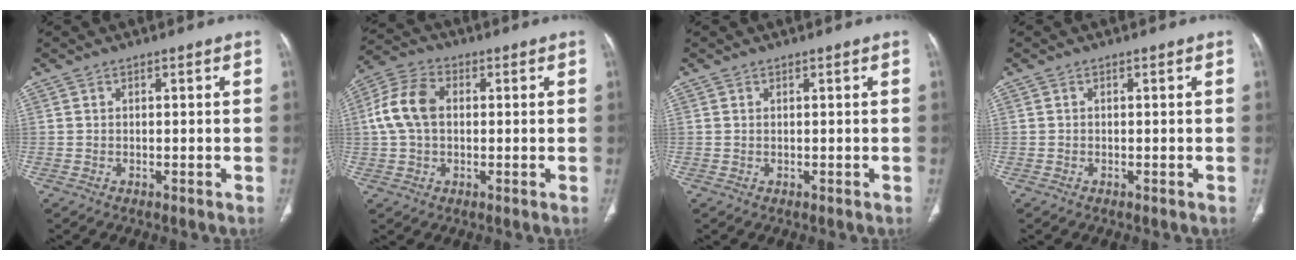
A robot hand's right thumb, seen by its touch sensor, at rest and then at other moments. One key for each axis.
{"total": 9.5, "fx": 0.9, "fy": 6.4, "fz": 6.9, "tx": -0.145, "ty": 0.025, "tz": 0.013}
{"total": 0.0}
{"total": 0.0}